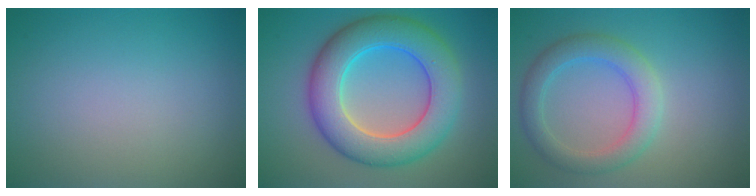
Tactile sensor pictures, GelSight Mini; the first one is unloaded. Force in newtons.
{"total": 8.9, "press": 8.9, "slide": 0.2}
{"total": 3.7, "press": 3.7, "slide": 0.2}